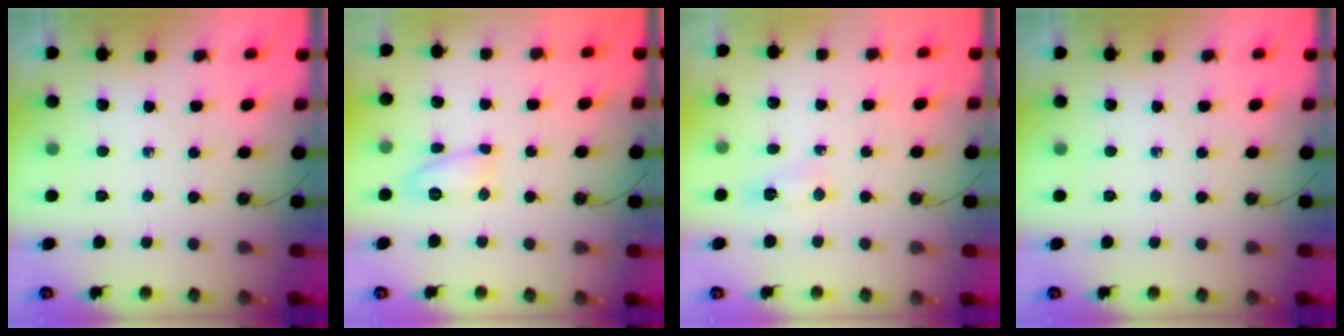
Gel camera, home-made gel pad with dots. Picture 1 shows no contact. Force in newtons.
{"total": 9.0, "press": 8.9, "slide": 0.7}
{"total": 6.0, "press": 5.9, "slide": 0.6}
{"total": 0.0}